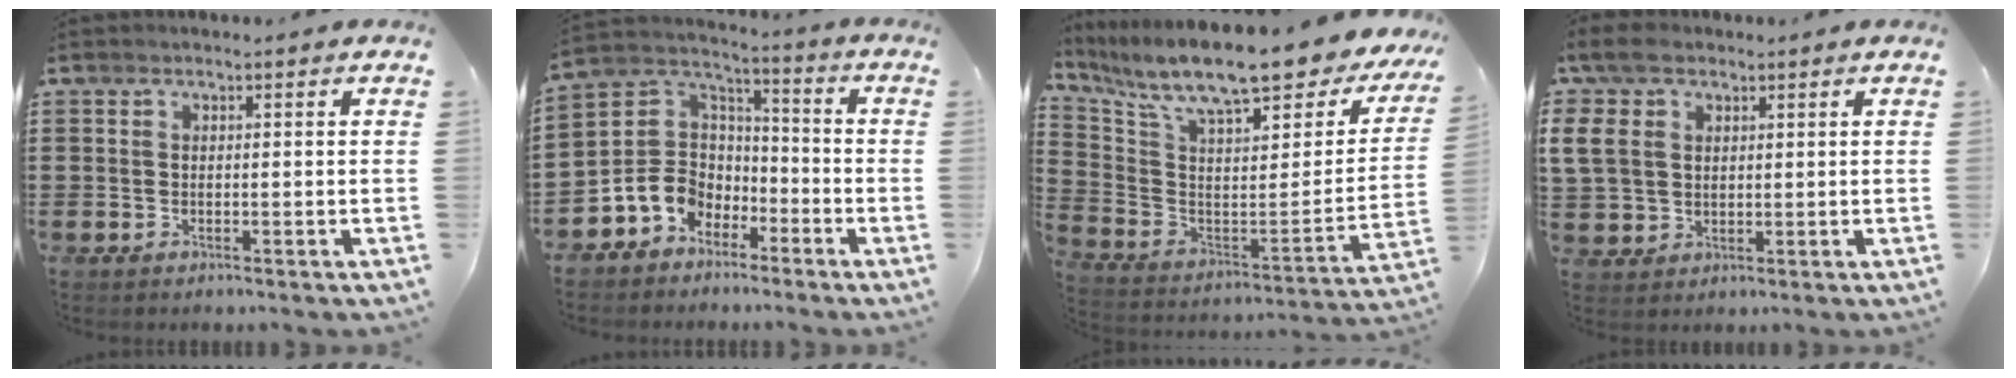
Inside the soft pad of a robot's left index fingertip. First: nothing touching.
{"total": 7.5, "force": [-3.8, 6.2, 1.8], "torque": [-0.080, 0.005, -0.079]}
{"total": 12.7, "force": [10.1, 2.1, 7.5], "torque": [-0.155, -0.080, 0.165]}
{"total": 7.7, "force": [3.2, 5.7, 4.1], "torque": [-0.120, 0.017, 0.058]}